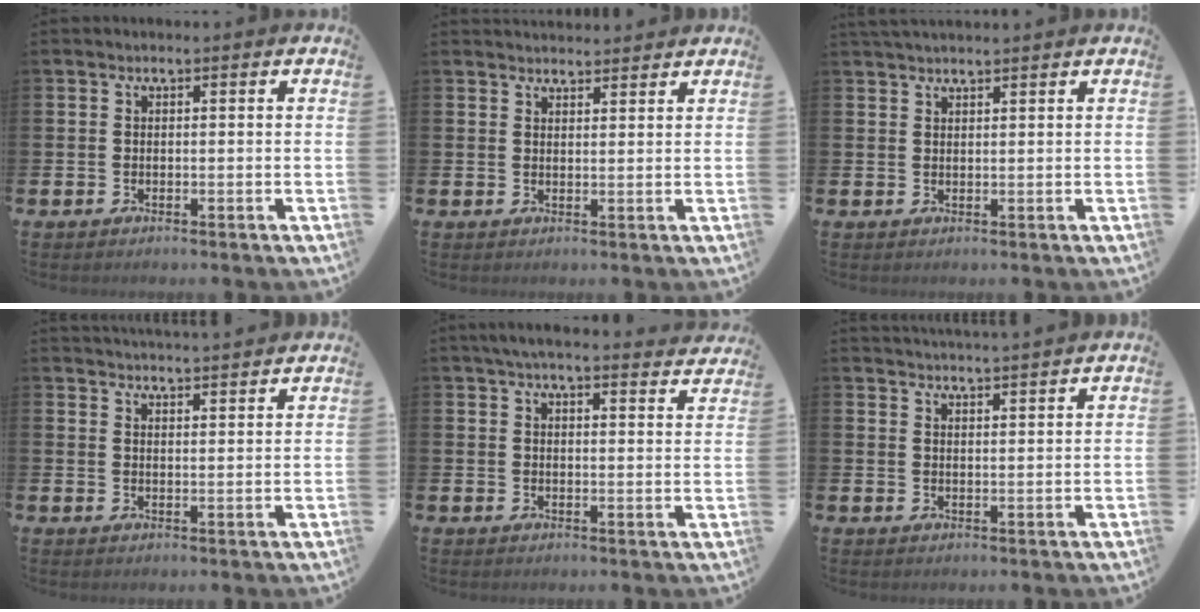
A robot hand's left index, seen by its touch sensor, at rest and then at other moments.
{"total": 2.6, "force": [2.5, 0.5, -0.1], "torque": [0.006, -0.015, 0.044]}
{"total": 1.9, "force": [1.8, 0.1, 0.4], "torque": [-0.008, -0.003, 0.033]}
{"total": 3.9, "force": [3.8, -0.4, -0.1], "torque": [-0.006, -0.027, 0.068]}
{"total": 4.9, "force": [4.6, 0.3, 1.7], "torque": [-0.043, -0.017, 0.083]}
{"total": 3.4, "force": [3.3, -0.6, -0.1], "torque": [-0.004, -0.022, 0.060]}